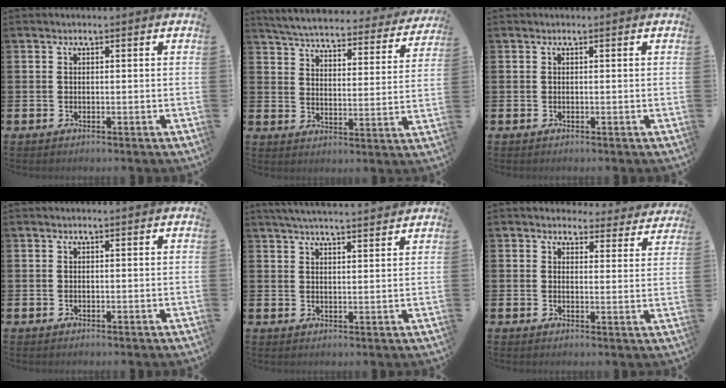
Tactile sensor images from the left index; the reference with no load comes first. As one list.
[{"total": 5.1, "force": [4.9, 0.7, 1.4], "torque": [-0.055, -0.036, 0.079]}, {"total": 0.0}, {"total": 0.0}, {"total": 4.0, "force": [3.9, -0.1, 0.7], "torque": [-0.022, -0.014, 0.071]}, {"total": 3.7, "force": [3.4, 1.5, 0.0], "torque": [0.002, -0.024, 0.056]}]